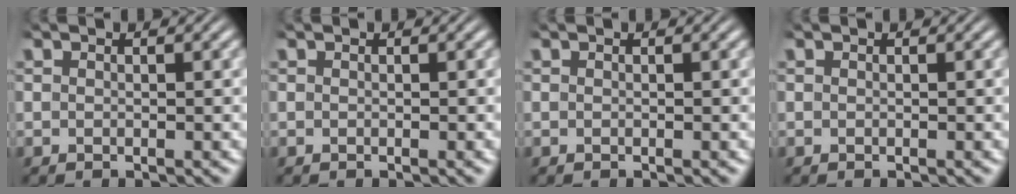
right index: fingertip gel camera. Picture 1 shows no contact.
{"total": 0.0}
{"total": 0.0}
{"total": 0.0}